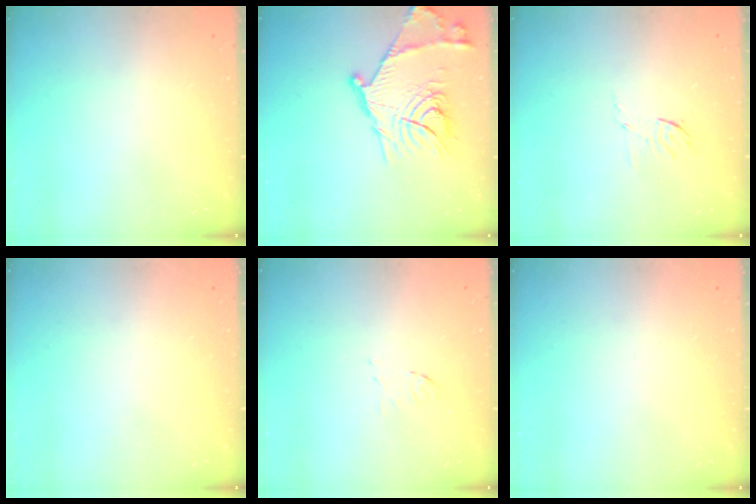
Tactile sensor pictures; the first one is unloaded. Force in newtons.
{"total": 19.6, "press": 19.6, "slide": 0.6}
{"total": 4.2, "press": 3.9, "slide": 1.6}
{"total": 1.5, "press": 1.5, "slide": 0.1}
{"total": 5.4, "press": 5.3, "slide": 1.0}
{"total": 1.5, "press": 1.5, "slide": 0.1}